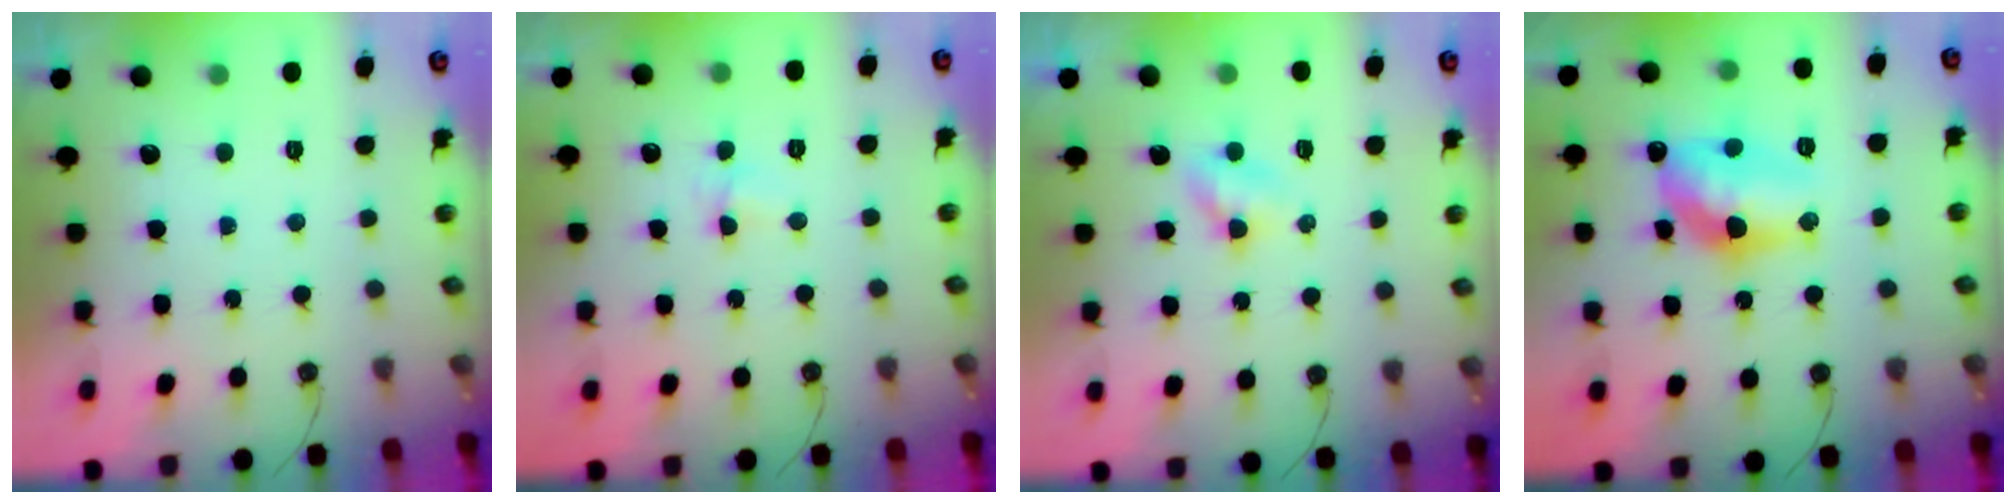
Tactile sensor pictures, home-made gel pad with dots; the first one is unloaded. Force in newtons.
{"total": 4.7, "press": 3.3, "slide": 3.3}
{"total": 3.0, "press": 3.0, "slide": 0.3}
{"total": 15.2, "press": 14.6, "slide": 4.3}